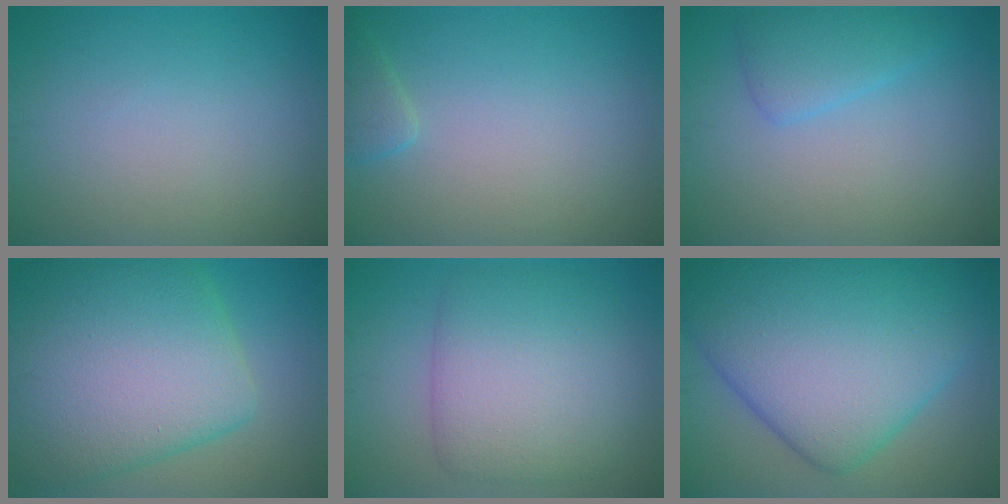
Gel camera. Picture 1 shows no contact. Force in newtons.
{"total": 1.5, "press": 1.5, "slide": 0.1}
{"total": 2.7, "press": 2.6, "slide": 0.3}
{"total": 12.9, "press": 12.9, "slide": 0.4}
{"total": 7.2, "press": 7.1, "slide": 0.2}
{"total": 15.0, "press": 15.0, "slide": 0.1}